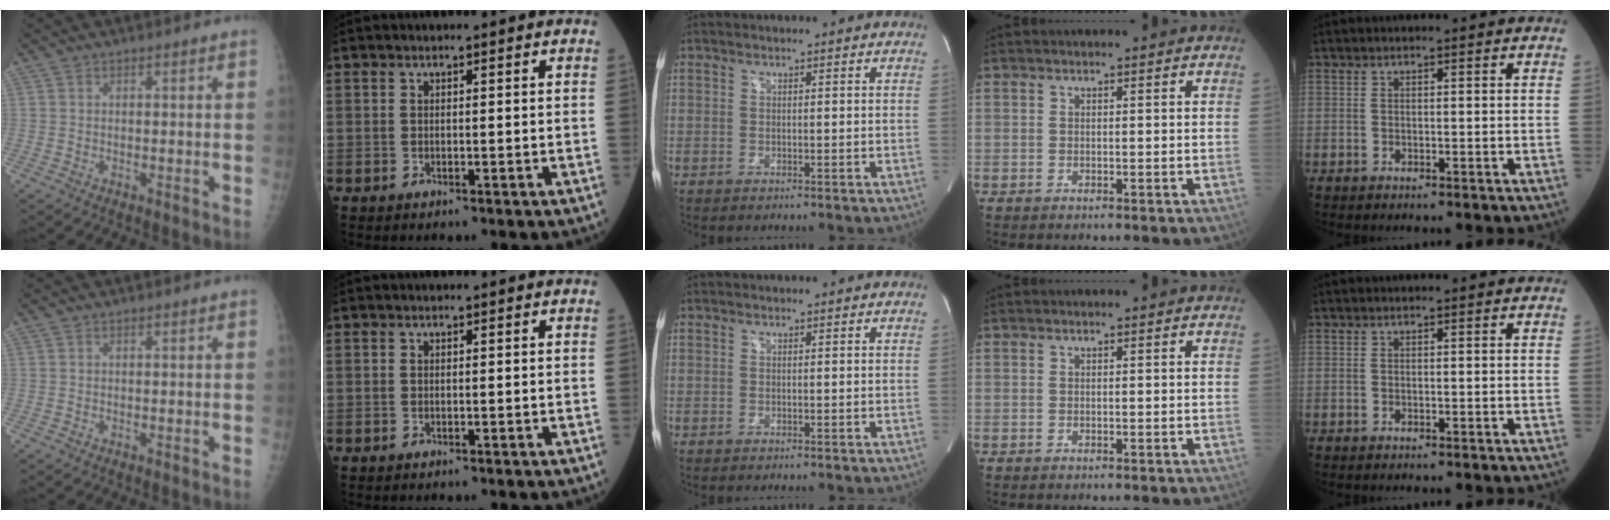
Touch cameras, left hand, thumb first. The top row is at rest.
{}